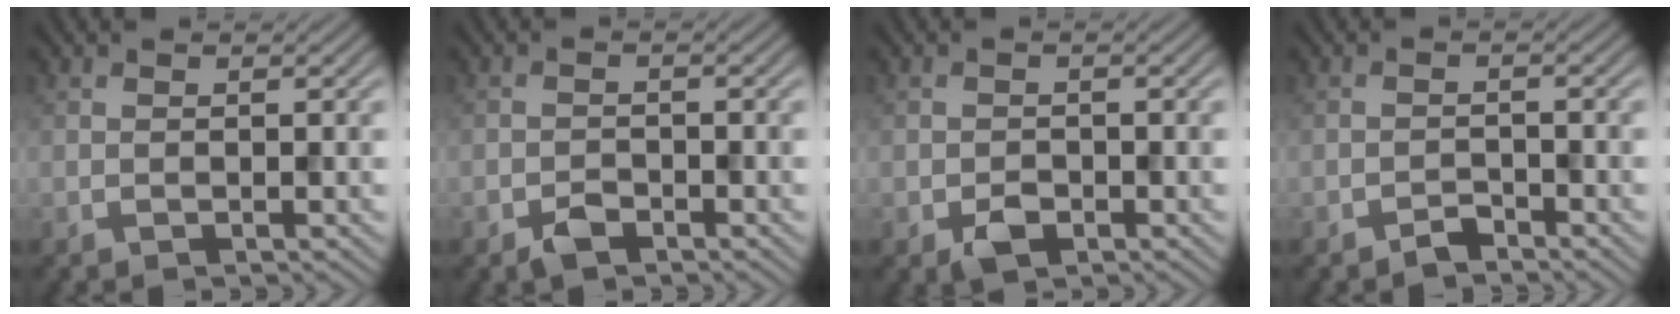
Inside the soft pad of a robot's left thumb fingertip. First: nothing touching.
{"total": 2.1, "force": [-1.5, 1.1, 0.9], "torque": [-0.015, -0.001, -0.032]}
{"total": 2.1, "force": [-1.2, 1.4, 1.1], "torque": [-0.020, -0.004, -0.023]}
{"total": 1.6, "force": [-1.4, 0.5, 0.5], "torque": [-0.005, 0.002, -0.031]}